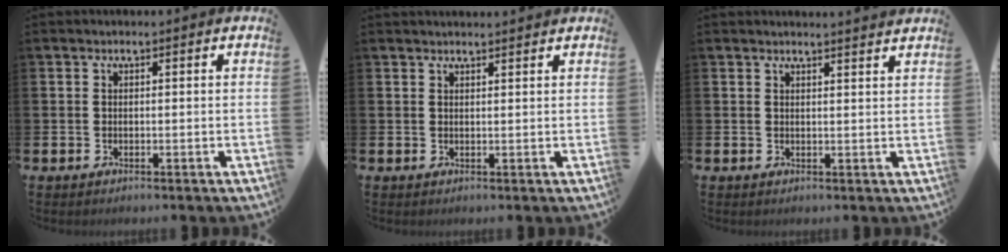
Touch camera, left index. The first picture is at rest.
{"total": 1.5, "force": [1.5, 0.0, 0.1], "torque": [0.006, -0.007, 0.024]}
{"total": 1.9, "force": [1.9, -0.2, -0.1], "torque": [0.009, -0.015, 0.033]}